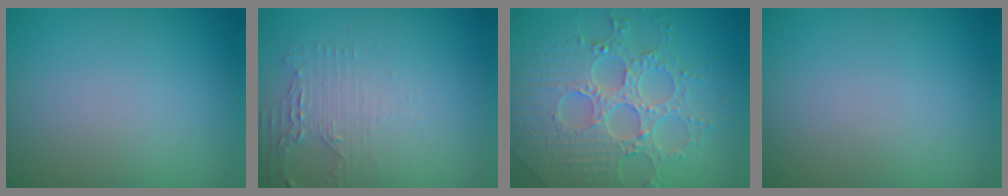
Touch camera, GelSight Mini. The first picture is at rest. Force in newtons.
{"total": 2.2, "press": 1.8, "slide": 1.2}
{"total": 8.0, "press": 5.9, "slide": 5.4}
{"total": 0.0}